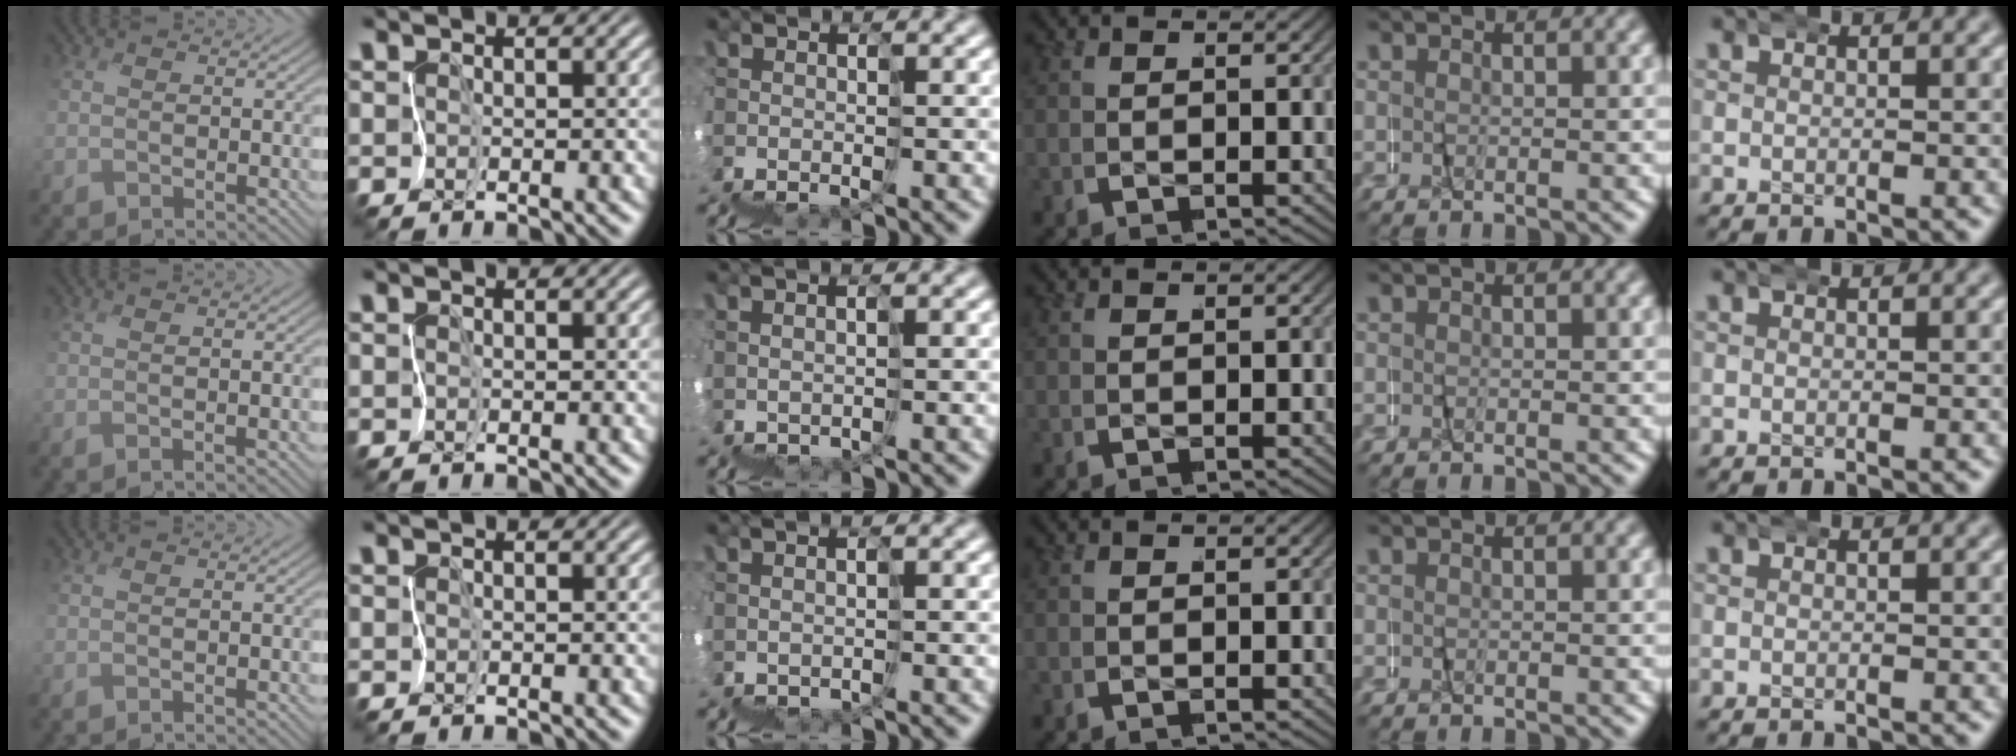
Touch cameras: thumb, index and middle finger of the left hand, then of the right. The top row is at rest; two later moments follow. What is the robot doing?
{"motion": "wrap", "object": "netting"}